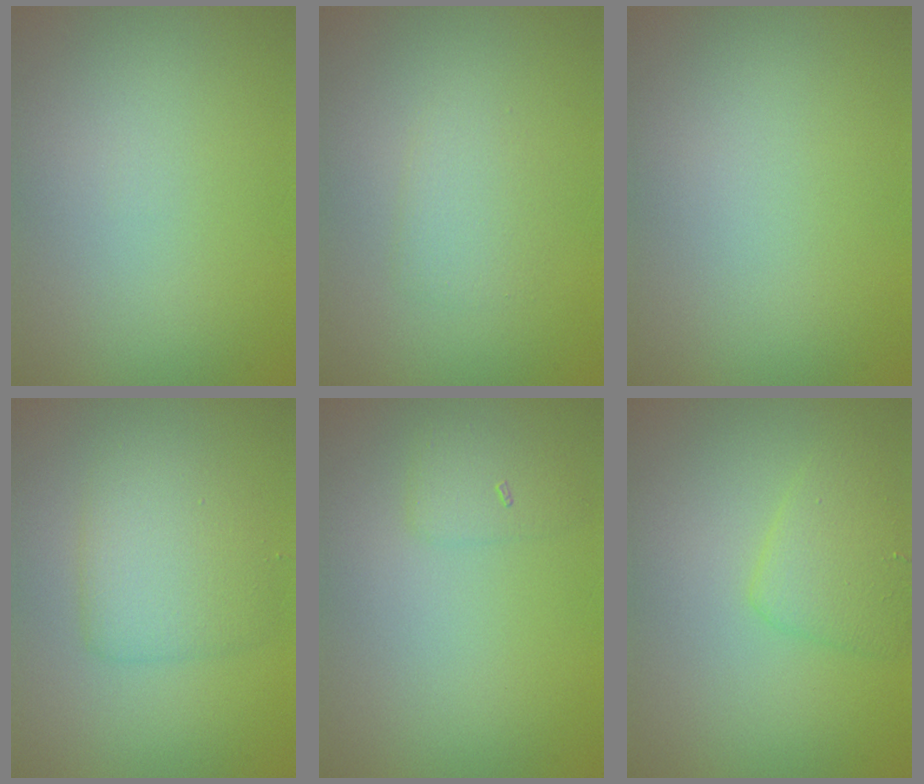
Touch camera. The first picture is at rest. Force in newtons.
{"total": 1.5, "press": 1.5, "slide": 0.1}
{"total": 0.0}
{"total": 3.4, "press": 3.4, "slide": 0.1}
{"total": 1.6, "press": 1.6, "slide": 0.0}
{"total": 2.9, "press": 2.9, "slide": 0.1}